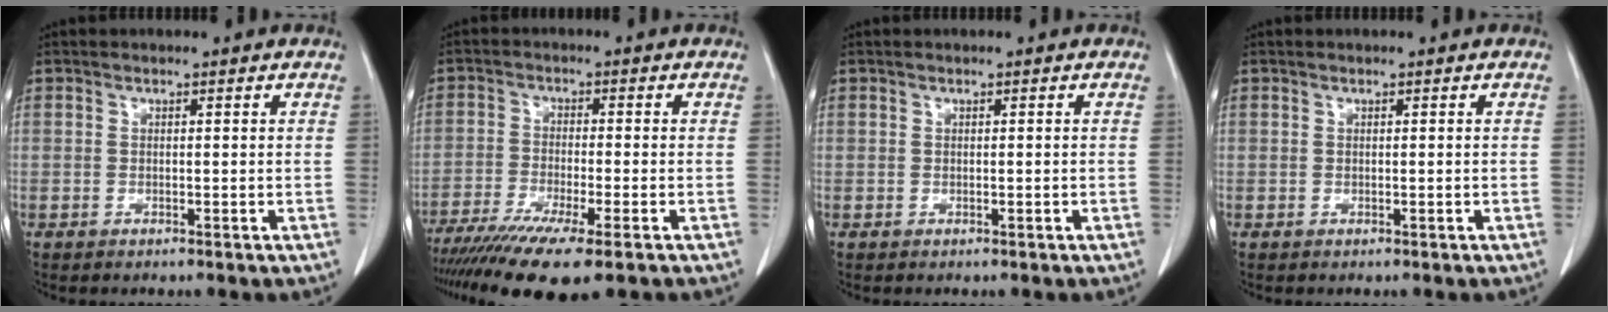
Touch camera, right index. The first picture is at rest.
{"total": 12.1, "force": [-8.7, 0.9, 8.3], "torque": [-0.143, -0.027, -0.142]}
{"total": 0.0}
{"total": 0.0}